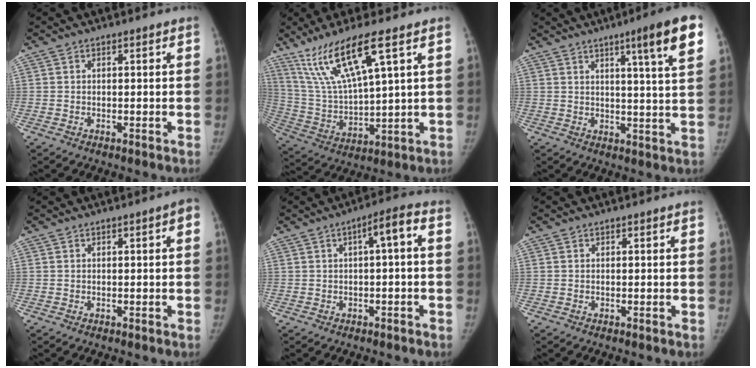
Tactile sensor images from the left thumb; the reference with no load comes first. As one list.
[{"total": 14.8, "force": [8.7, 2.3, 11.8], "torque": [-0.247, -0.035, 0.184]}, {"total": 11.2, "force": [5.8, 0.2, 9.6], "torque": [-0.130, -0.025, 0.076]}, {"total": 1.8, "force": [0.1, 0.4, 1.8], "torque": [-0.023, 0.011, -0.001]}, {"total": 4.3, "force": [-0.2, 0.9, 4.2], "torque": [-0.056, 0.033, -0.009]}, {"total": 0.0}]